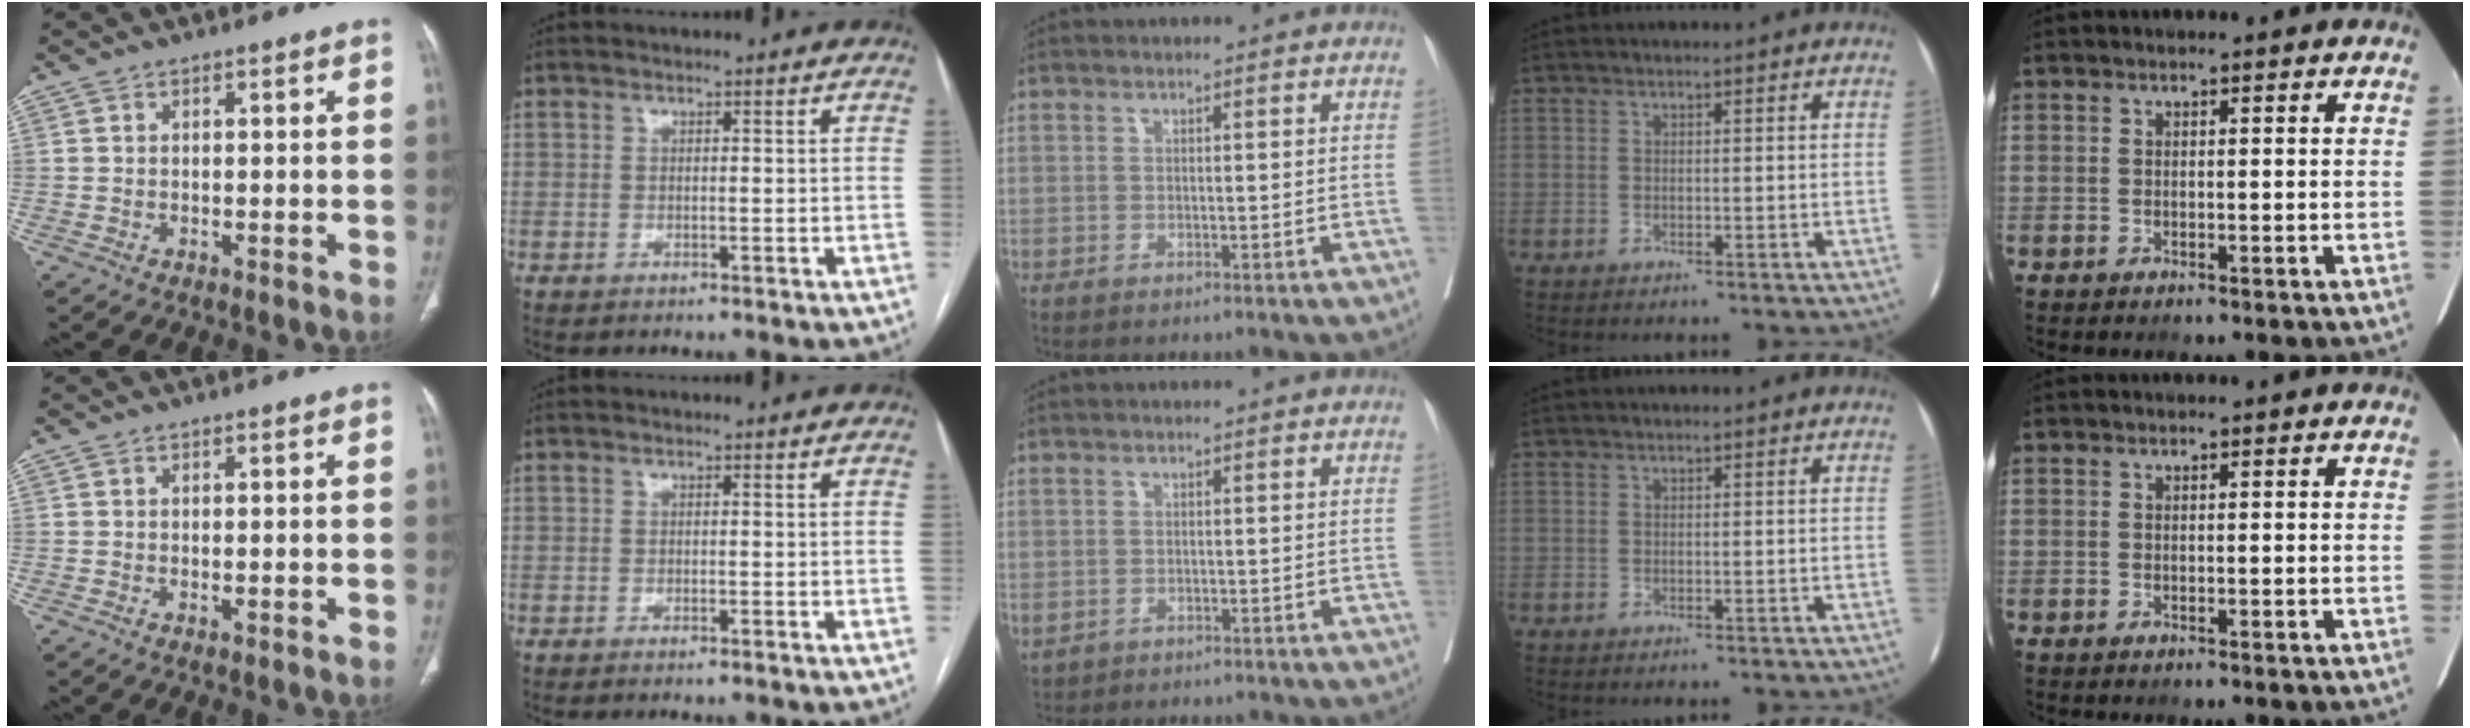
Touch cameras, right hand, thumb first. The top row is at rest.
{"thumb": {"total": 0.9, "force": [-0.2, 0.4, 0.7], "torque": [-0.012, -0.004, 0.000]}, "index": {"total": 0.7, "force": [-0.5, -0.1, 0.5], "torque": [-0.013, 0.000, -0.007]}, "middle": {"total": 2.3, "force": [-0.9, 1.8, 1.1], "torque": [-0.030, -0.004, -0.006]}}